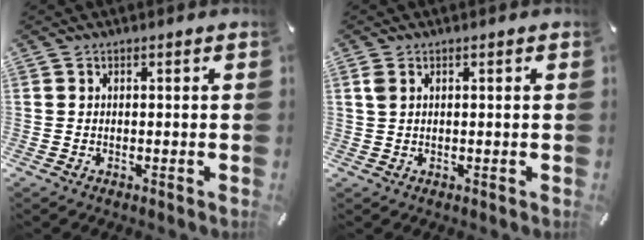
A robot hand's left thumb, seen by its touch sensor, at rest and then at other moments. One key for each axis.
{"total": 1.5, "fx": 0.6, "fy": 0.9, "fz": 1.1, "tx": -0.024, "ty": 0.005, "tz": 0.010}